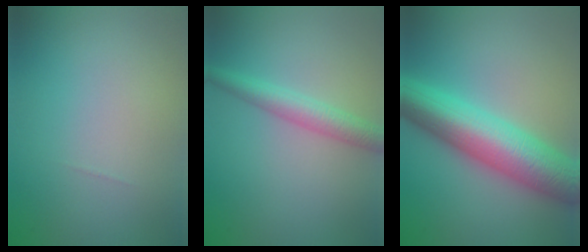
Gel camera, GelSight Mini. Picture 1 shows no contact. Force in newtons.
{"total": 3.0, "press": 3.0, "slide": 0.1}
{"total": 9.7, "press": 9.7, "slide": 0.1}